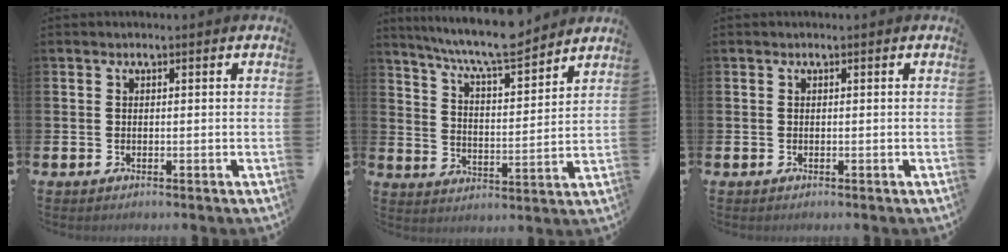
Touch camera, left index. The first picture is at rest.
{"total": 8.4, "force": [7.9, 0.3, 2.9], "torque": [-0.080, -0.051, 0.139]}
{"total": 0.0}